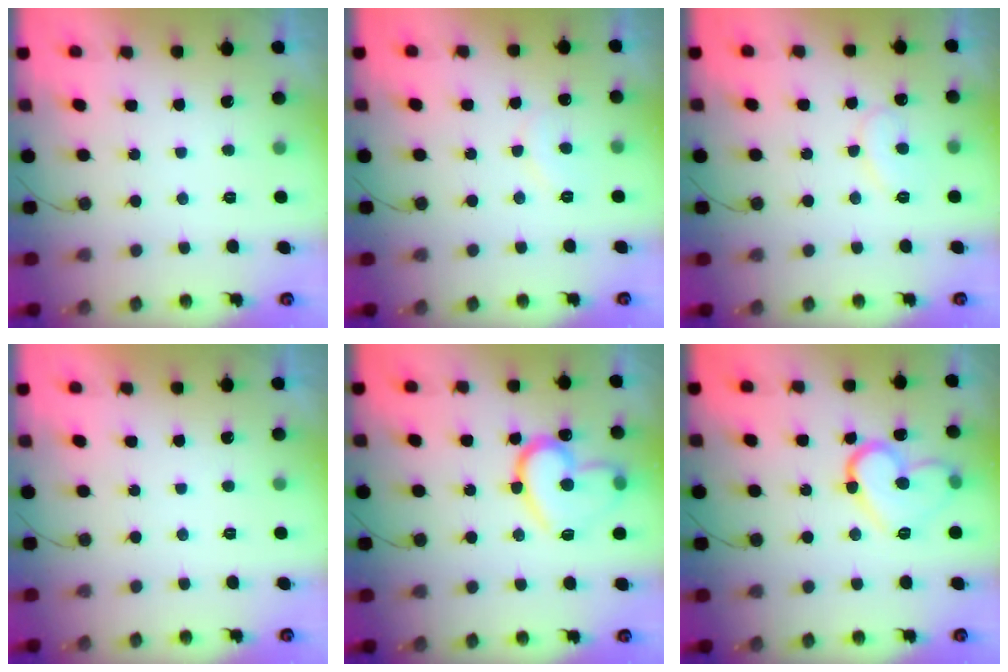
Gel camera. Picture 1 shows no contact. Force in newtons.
{"total": 6.9, "press": 6.8, "slide": 0.4}
{"total": 8.8, "press": 8.8, "slide": 0.7}
{"total": 1.7, "press": 1.7, "slide": 0.1}
{"total": 17.7, "press": 17.6, "slide": 1.2}
{"total": 13.9, "press": 13.8, "slide": 1.2}